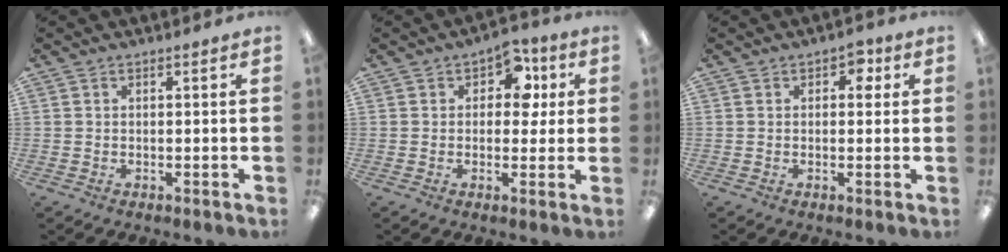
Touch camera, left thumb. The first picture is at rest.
{"total": 8.5, "force": [3.0, 5.8, 5.4], "torque": [-0.059, -0.002, 0.048]}
{"total": 3.1, "force": [1.0, 2.1, 2.1], "torque": [-0.019, -0.001, 0.012]}